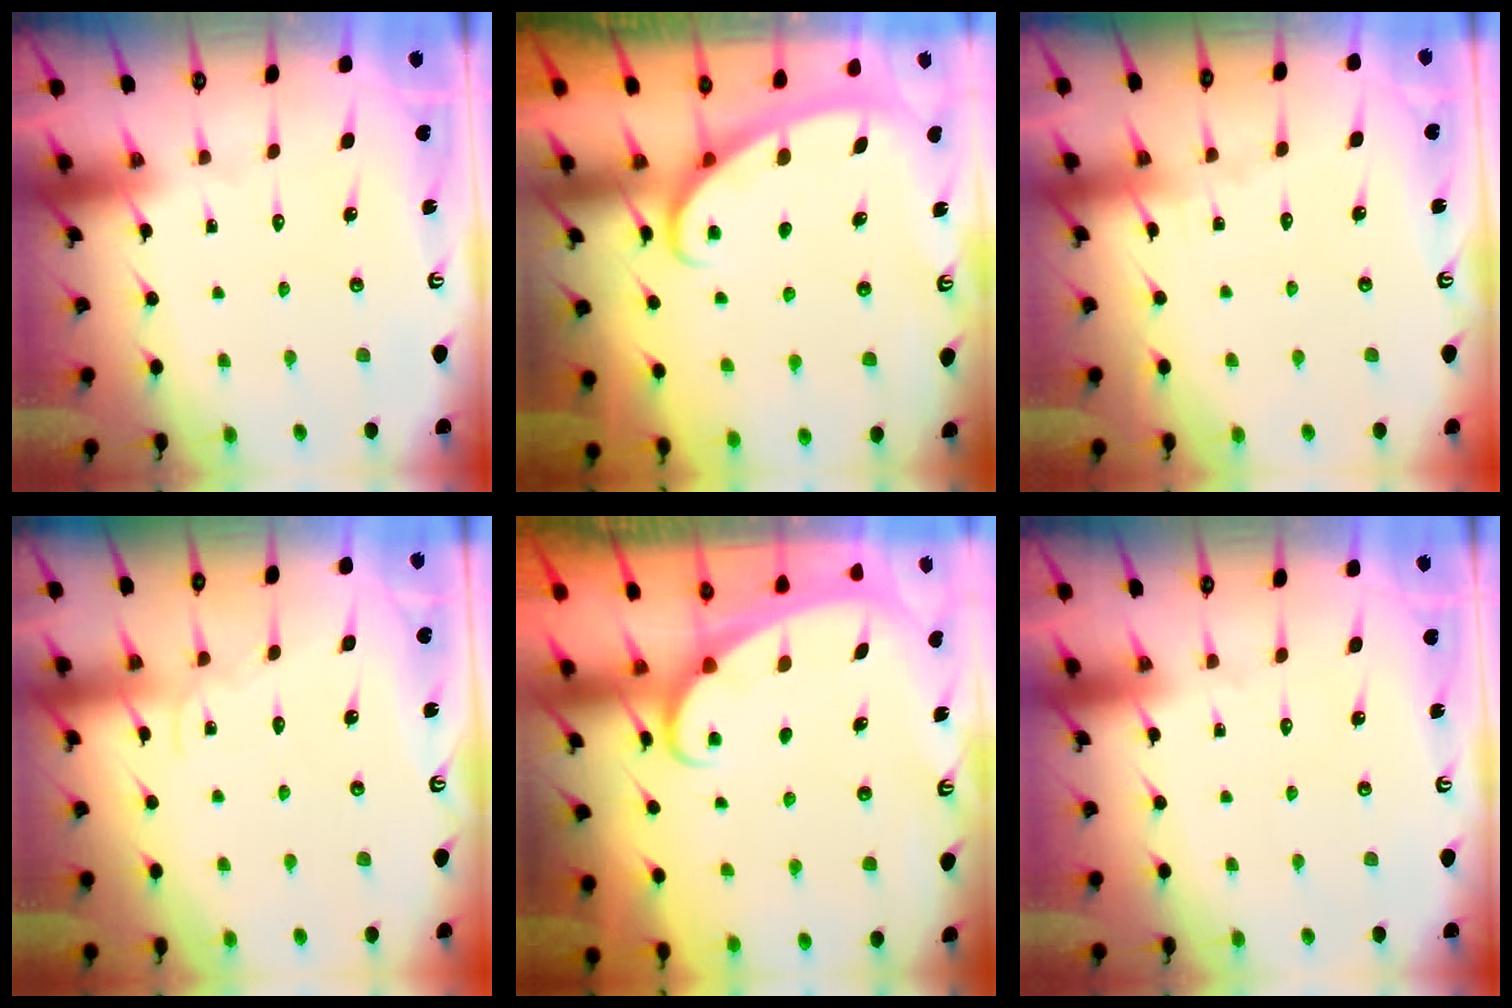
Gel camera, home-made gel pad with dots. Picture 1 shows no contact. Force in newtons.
{"total": 3.0, "press": 2.9, "slide": 0.4}
{"total": 3.6, "press": 3.5, "slide": 0.4}
{"total": 6.6, "press": 6.6, "slide": 0.5}
{"total": 2.4, "press": 2.4, "slide": 0.3}
{"total": 0.0}